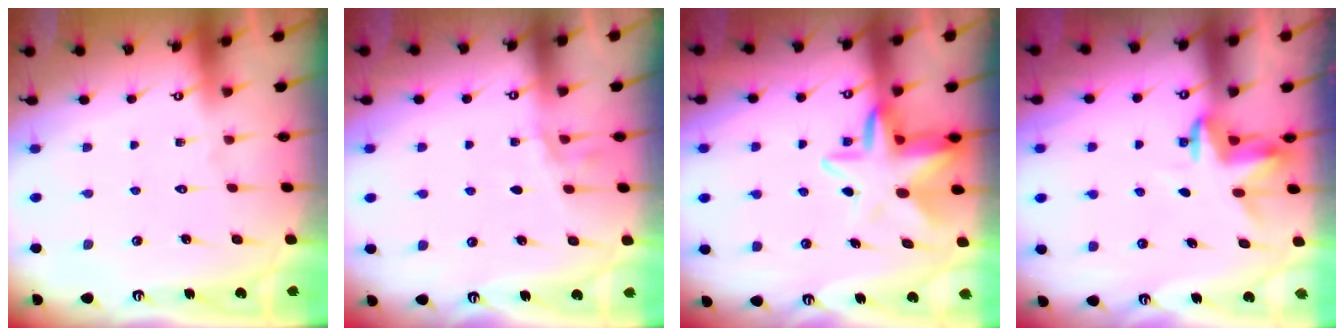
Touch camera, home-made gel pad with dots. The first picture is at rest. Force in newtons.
{"total": 4.6, "press": 3.9, "slide": 2.5}
{"total": 8.8, "press": 8.5, "slide": 2.3}
{"total": 3.7, "press": 3.7, "slide": 0.2}